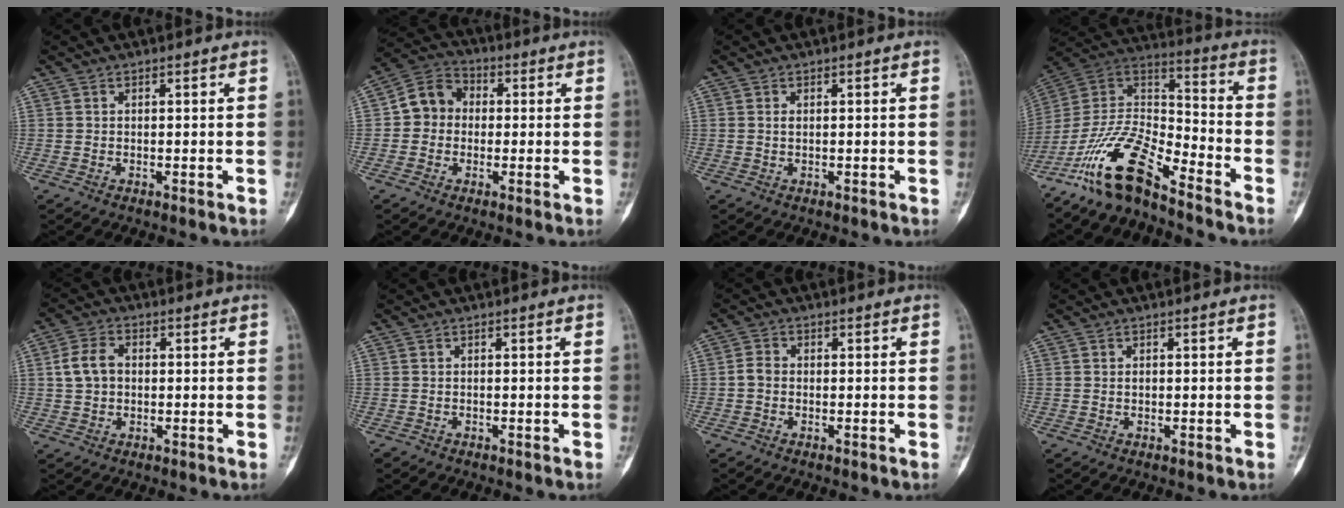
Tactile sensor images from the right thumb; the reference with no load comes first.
{"total": 7.5, "force": [-0.1, 6.6, 3.6], "torque": [-0.039, 0.026, -0.020]}
{"total": 0.6, "force": [0.1, 0.2, 0.5], "torque": [-0.013, 0.000, 0.002]}
{"total": 16.4, "force": [-12.0, 5.2, 10.0], "torque": [-0.180, 0.086, -0.230]}
{"total": 5.6, "force": [0.4, 4.2, 3.7], "torque": [-0.068, 0.014, 0.006]}
{"total": 0.6, "force": [-0.4, 0.4, 0.0], "torque": [-0.005, 0.001, -0.010]}
{"total": 2.2, "force": [-0.5, 1.7, 1.2], "torque": [-0.019, 0.005, -0.017]}
{"total": 0.6, "force": [0.1, 0.4, 0.4], "torque": [-0.001, 0.002, 0.001]}